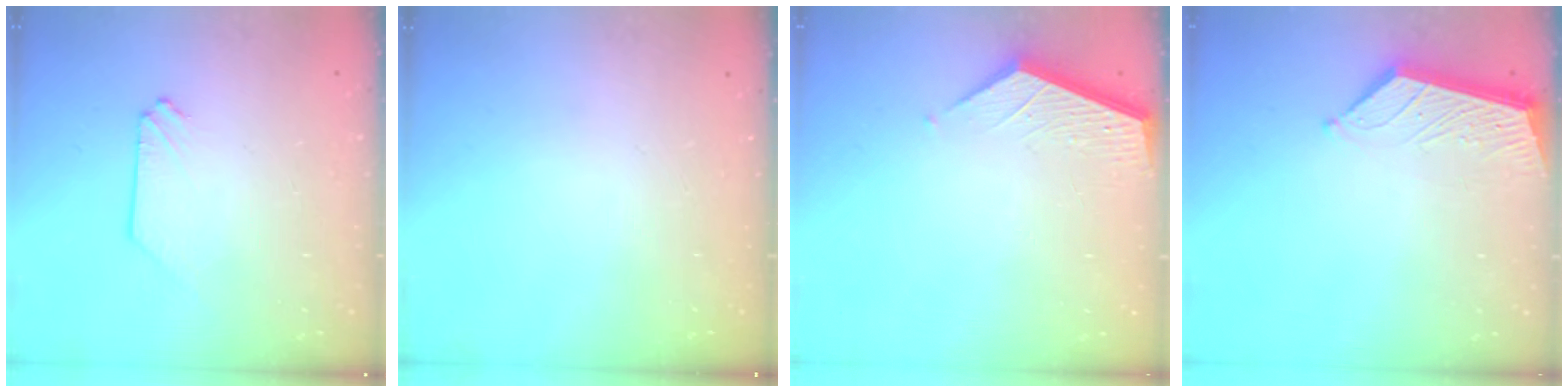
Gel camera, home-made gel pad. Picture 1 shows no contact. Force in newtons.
{"total": 0.0}
{"total": 3.6, "press": 3.6, "slide": 0.4}
{"total": 5.1, "press": 5.1, "slide": 0.6}